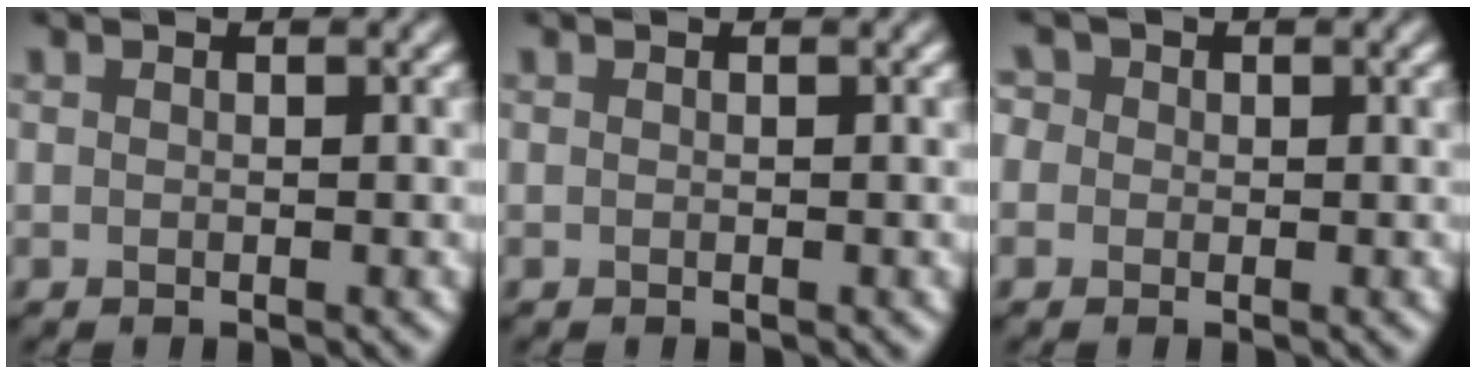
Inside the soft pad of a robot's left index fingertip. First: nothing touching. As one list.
[{"total": 0.0}, {"total": 2.5, "force": [0.9, 2.1, 1.0], "torque": [-0.014, 0.016, -0.008]}]